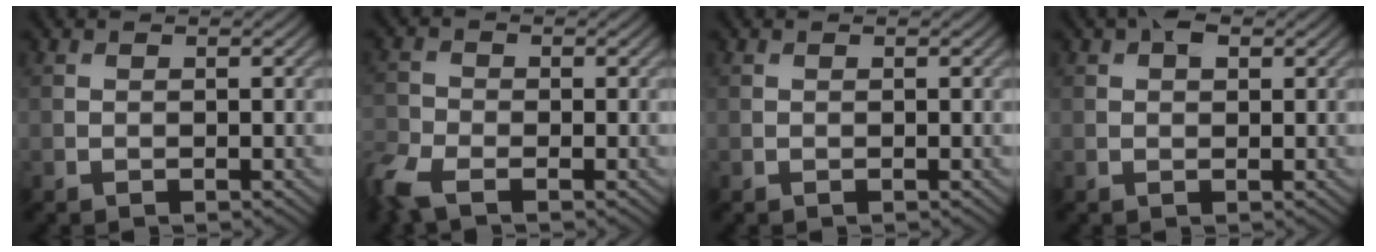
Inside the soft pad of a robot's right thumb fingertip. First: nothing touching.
{"total": 4.7, "force": [-3.2, 2.1, 2.8], "torque": [-0.073, -0.011, -0.082]}
{"total": 0.0}
{"total": 2.0, "force": [1.0, 1.2, 1.4], "torque": [-0.021, 0.006, 0.012]}